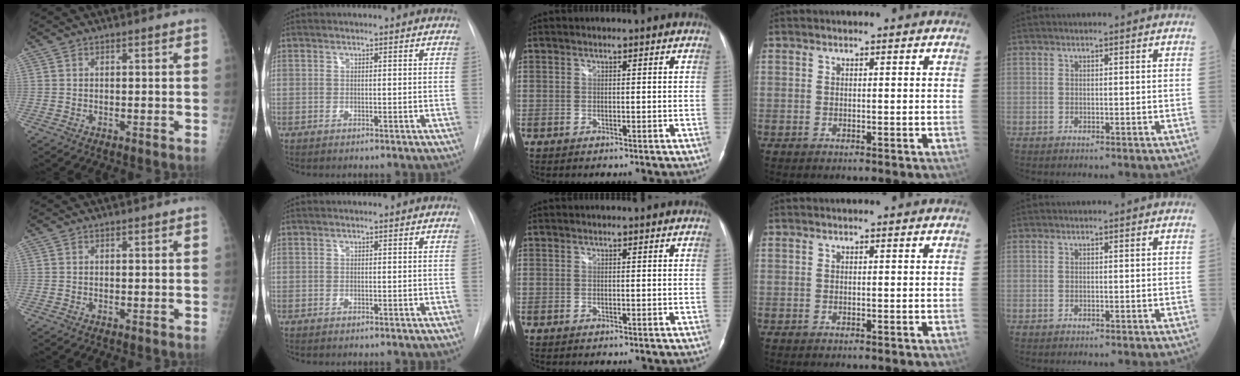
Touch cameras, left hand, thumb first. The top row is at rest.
{}